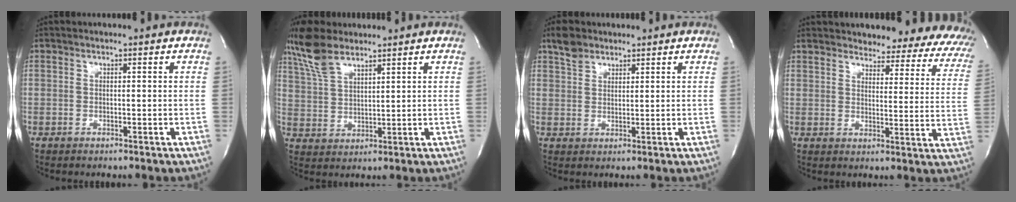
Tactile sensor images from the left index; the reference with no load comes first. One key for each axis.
{"total": 7.5, "fx": 5.8, "fy": 2.7, "fz": 3.8, "tx": -0.088, "ty": 0.016, "tz": 0.122}
{"total": 3.5, "fx": 2.7, "fy": 2.0, "fz": 1.0, "tx": -0.024, "ty": 0.011, "tz": 0.054}
{"total": 20.0, "fx": 17.9, "fy": 5.6, "fz": 6.9, "tx": -0.071, "ty": -0.048, "tz": 0.190}